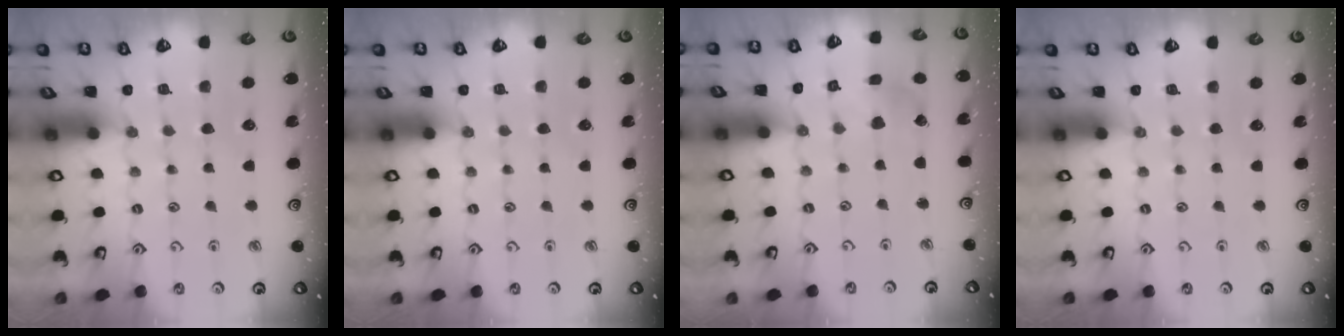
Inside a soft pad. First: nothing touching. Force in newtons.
{"total": 0.0}
{"total": 2.7, "press": 2.7, "slide": 0.2}
{"total": 0.0}